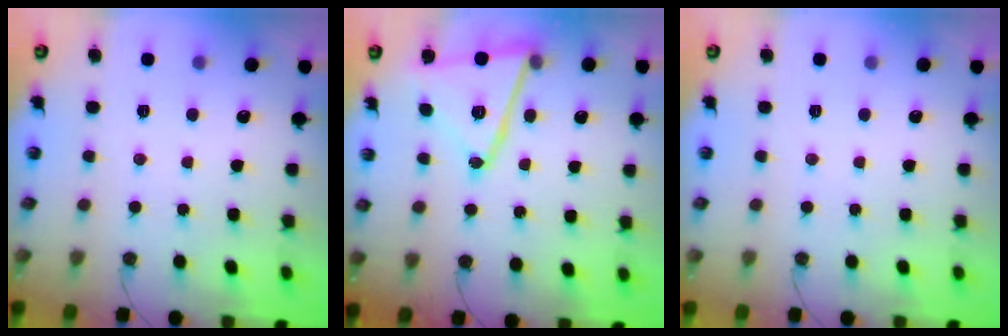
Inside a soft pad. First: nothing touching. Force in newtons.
{"total": 14.3, "press": 14.1, "slide": 2.4}
{"total": 0.0}